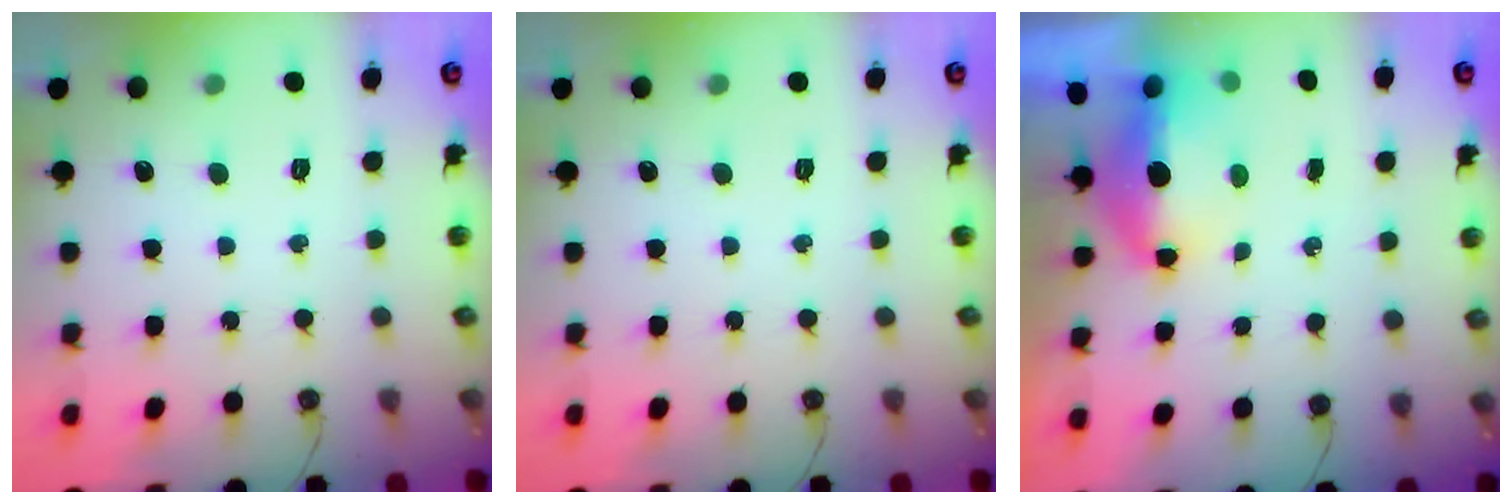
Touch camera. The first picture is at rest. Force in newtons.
{"total": 0.0}
{"total": 6.6, "press": 6.5, "slide": 1.1}